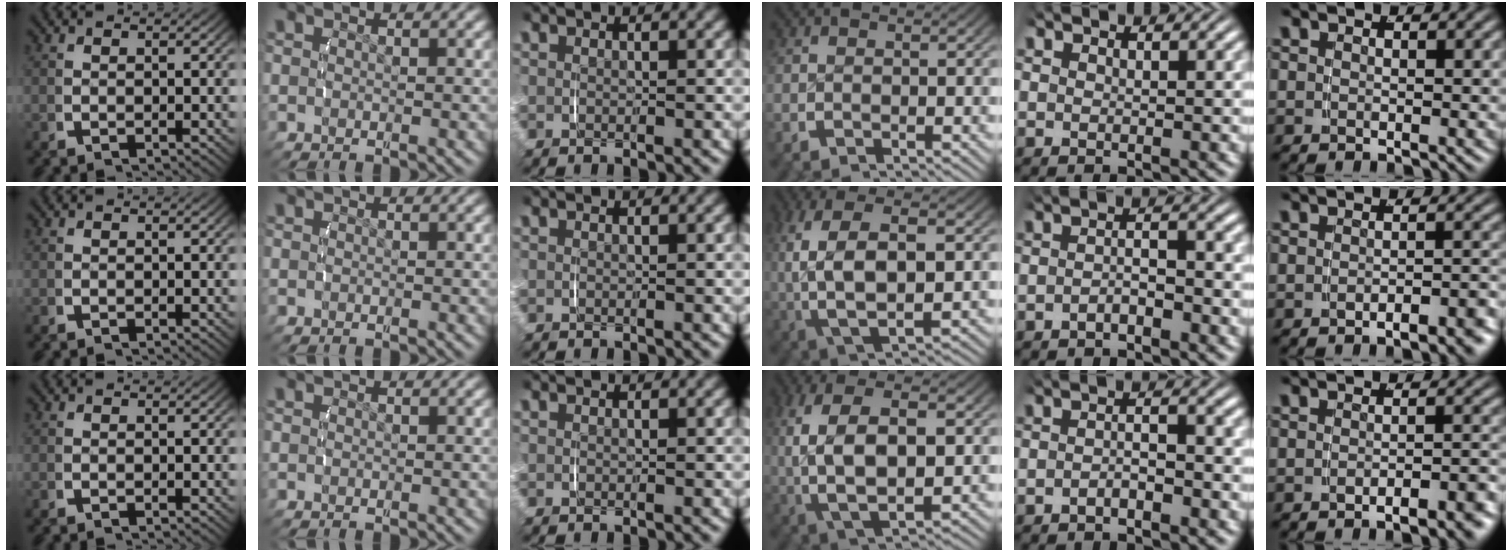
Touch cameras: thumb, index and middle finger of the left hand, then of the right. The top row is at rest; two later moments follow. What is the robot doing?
{"motion": "lift_and_place", "object": "napkin"}